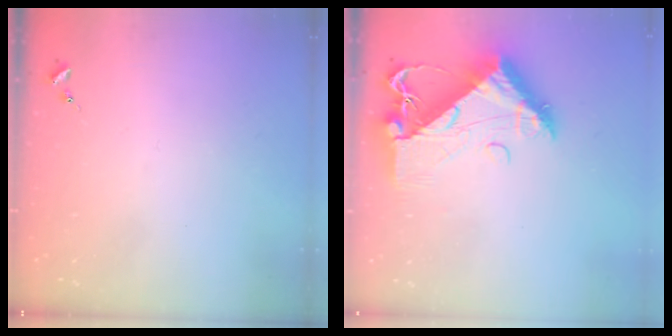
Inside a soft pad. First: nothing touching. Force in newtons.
{"total": 13.2, "press": 13.2, "slide": 1.4}